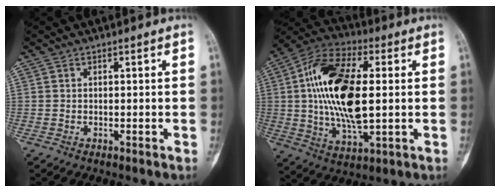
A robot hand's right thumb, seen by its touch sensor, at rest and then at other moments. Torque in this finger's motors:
{"motor_torque": [0.59, 3.44, 2.18, 0.31, 0.60]}